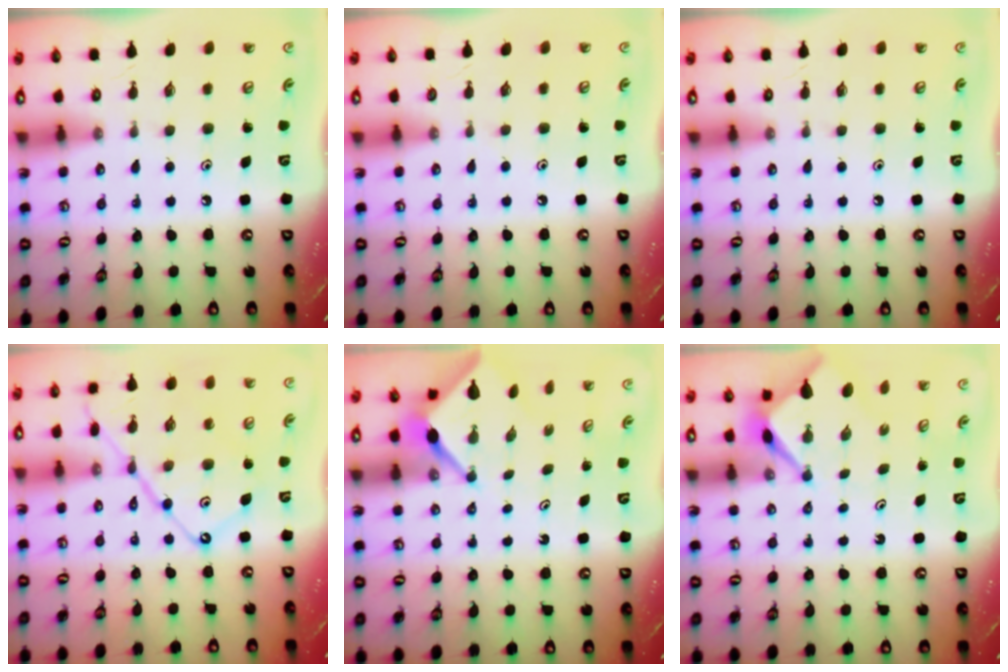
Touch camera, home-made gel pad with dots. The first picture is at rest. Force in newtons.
{"total": 2.7, "press": 2.7, "slide": 0.3}
{"total": 0.0}
{"total": 13.5, "press": 13.4, "slide": 1.4}
{"total": 3.3, "press": 3.3, "slide": 0.2}
{"total": 2.9, "press": 2.9, "slide": 0.2}